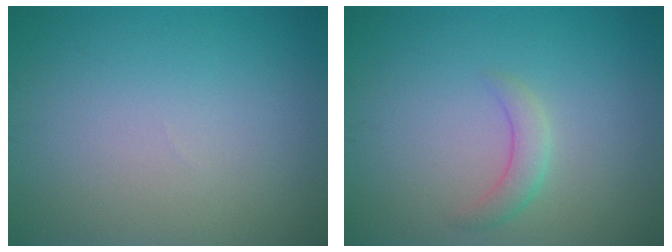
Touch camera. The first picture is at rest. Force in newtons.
{"total": 1.8, "press": 1.8, "slide": 0.2}